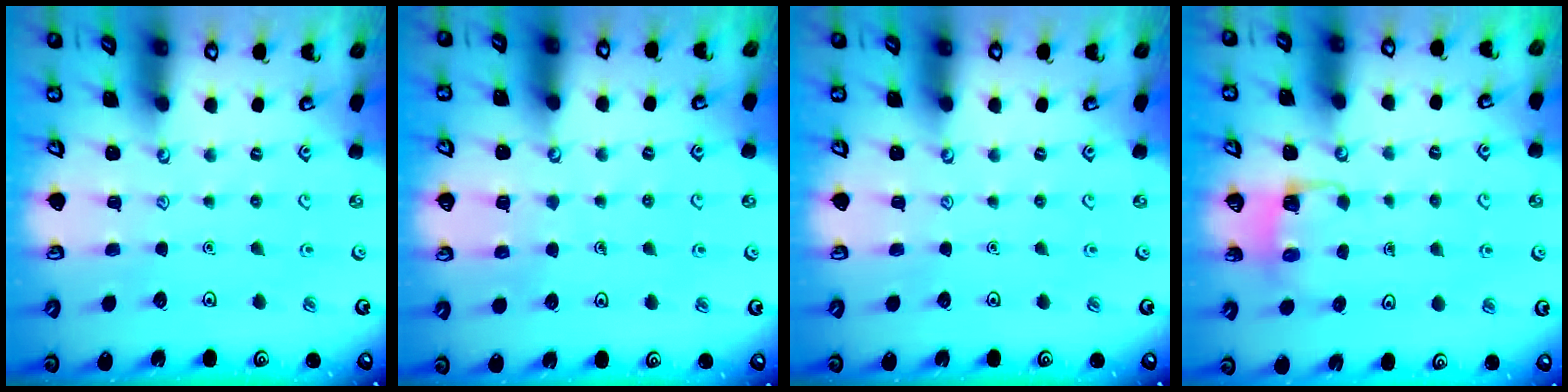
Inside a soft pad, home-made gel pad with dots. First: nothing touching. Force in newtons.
{"total": 5.7, "press": 5.7, "slide": 0.4}
{"total": 0.0}
{"total": 3.3, "press": 3.3, "slide": 0.2}